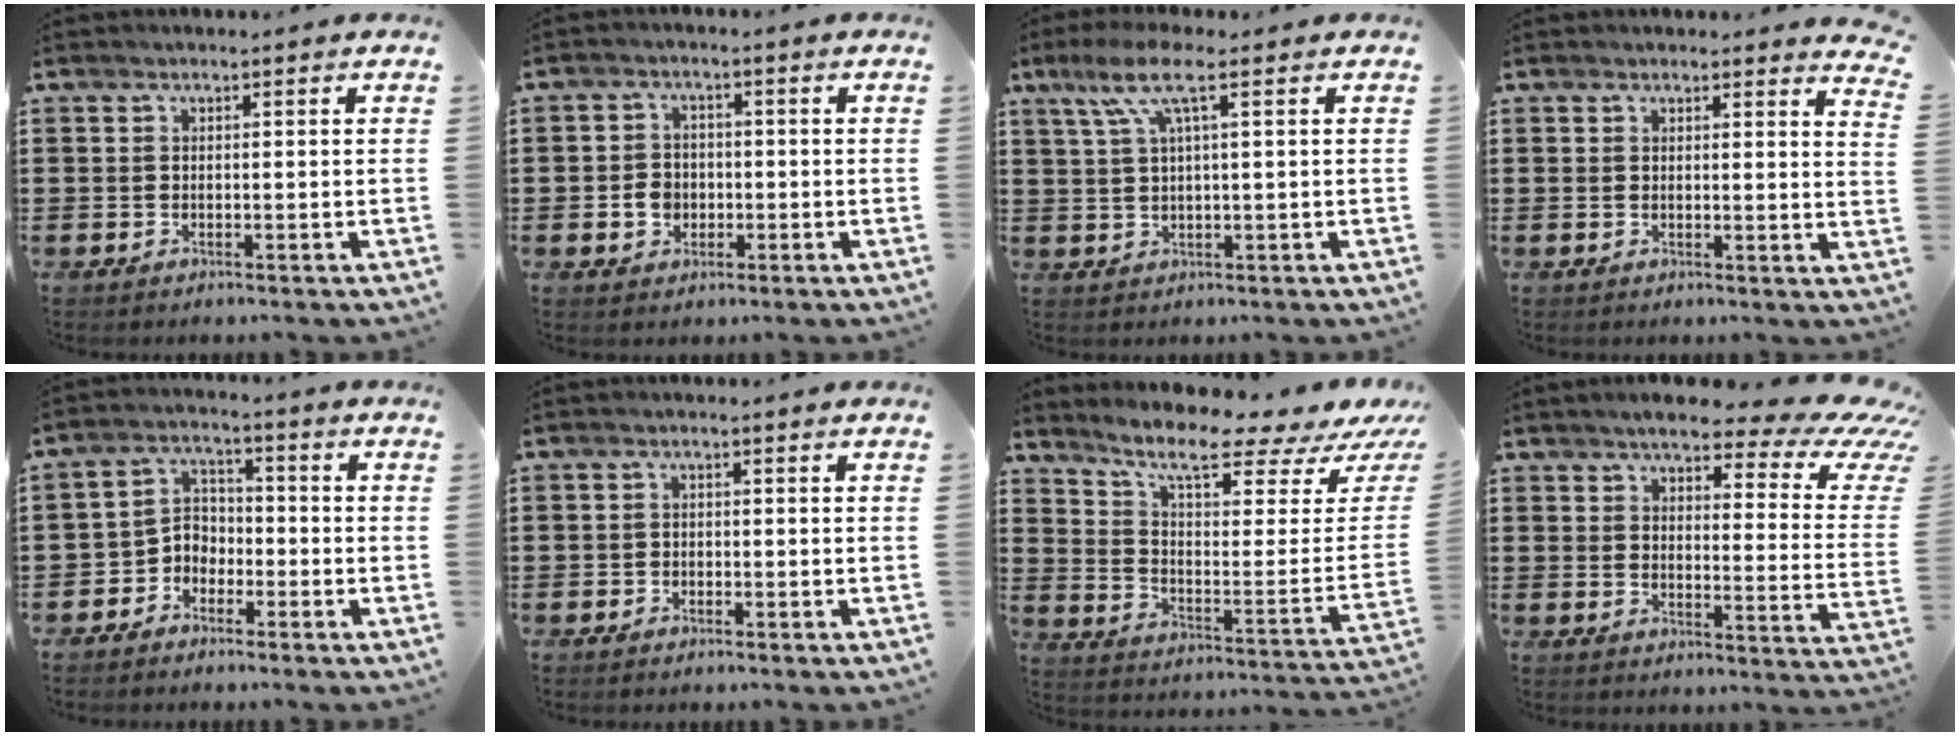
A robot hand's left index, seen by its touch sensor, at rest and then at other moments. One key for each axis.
{"total": 3.2, "fx": -0.8, "fy": 2.7, "fz": 1.4, "tx": -0.035, "ty": 0.003, "tz": -0.017}
{"total": 6.4, "fx": 2.5, "fy": 0.9, "fz": 5.9, "tx": -0.127, "ty": 0.002, "tz": 0.038}
{"total": 2.1, "fx": 2.0, "fy": 0.1, "fz": 0.6, "tx": -0.001, "ty": -0.011, "tz": 0.036}
{"total": 3.9, "fx": -3.0, "fy": 2.5, "fz": 0.5, "tx": -0.021, "ty": 0.007, "tz": -0.066}
{"total": 0.9, "fx": -0.7, "fy": 0.6, "fz": 0.1, "tx": -0.005, "ty": 0.002, "tz": -0.017}
{"total": 10.1, "fx": 7.4, "fy": 1.9, "fz": 6.5, "tx": -0.132, "ty": -0.050, "tz": 0.122}
{"total": 7.8, "fx": 6.1, "fy": 1.6, "fz": 4.6, "tx": -0.088, "ty": -0.035, "tz": 0.100}